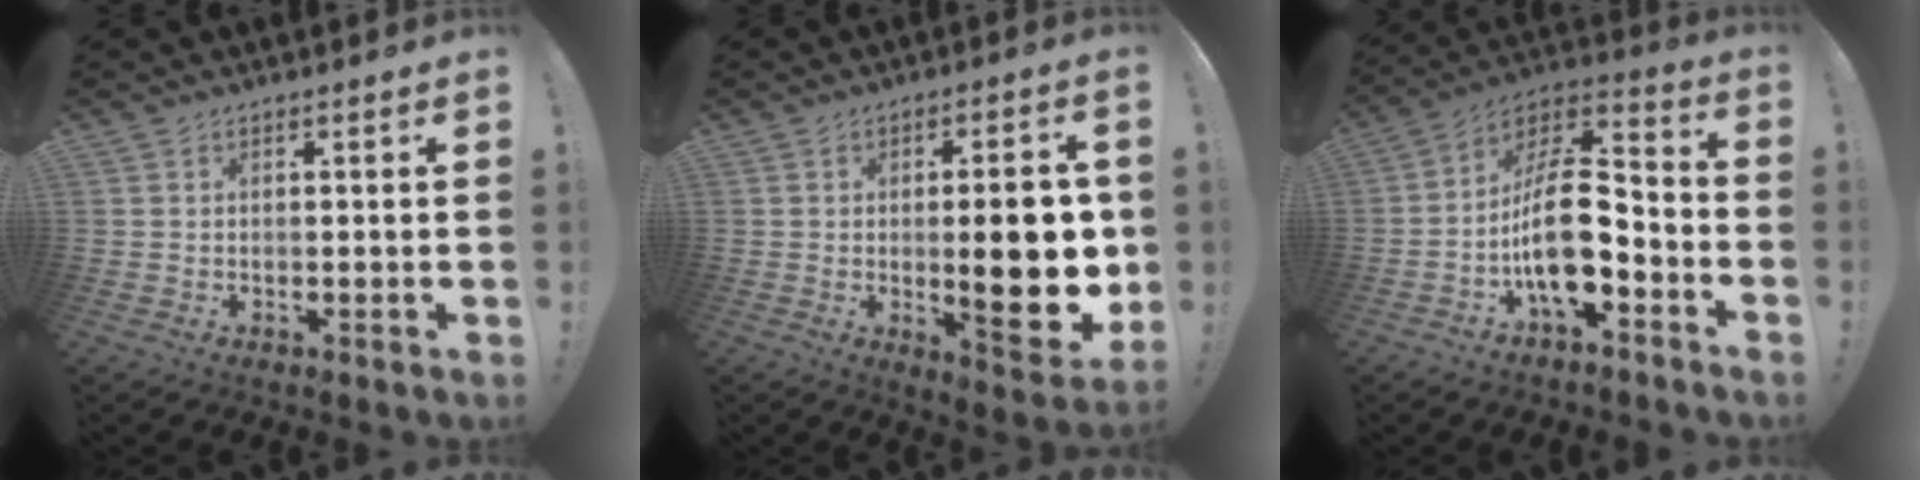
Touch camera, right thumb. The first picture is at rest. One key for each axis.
{"total": 18.5, "fx": -0.7, "fy": 5.7, "fz": 17.6, "tx": -0.226, "ty": -0.012, "tz": -0.001}
{"total": 18.5, "fx": -5.3, "fy": 8.6, "fz": 15.5, "tx": -0.282, "ty": 0.034, "tz": -0.081}